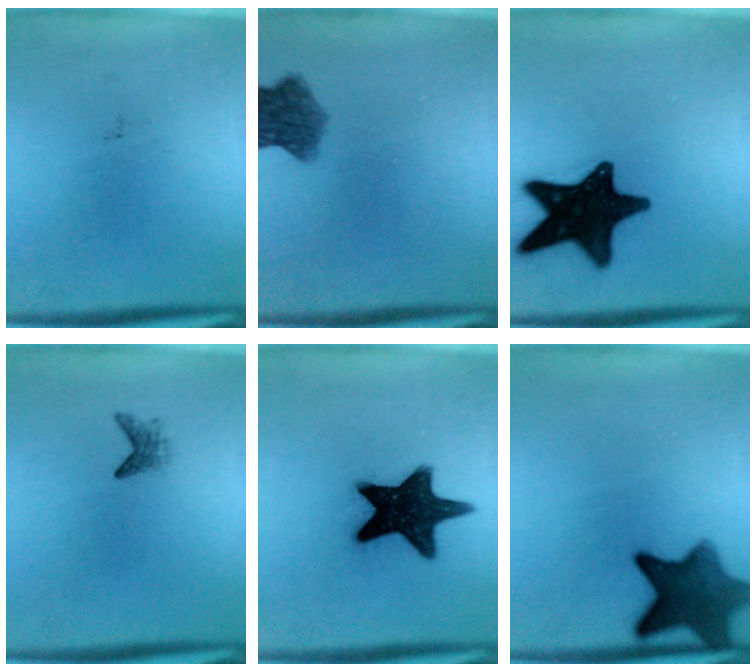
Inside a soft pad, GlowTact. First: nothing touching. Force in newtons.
{"total": 6.7}
{"total": 17.5}
{"total": 1.5}
{"total": 16.1}
{"total": 9.5}